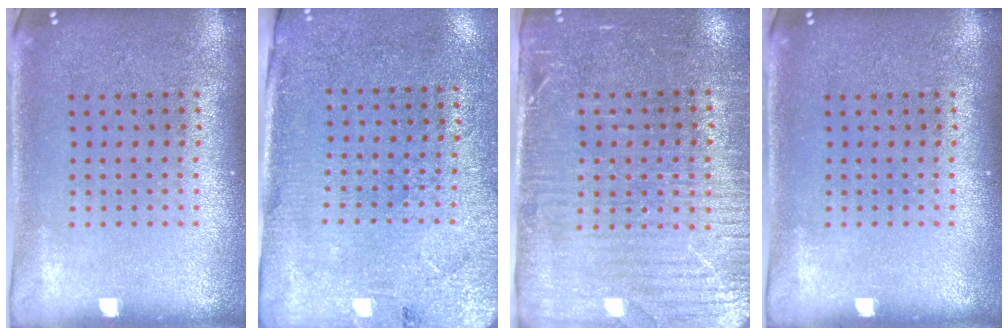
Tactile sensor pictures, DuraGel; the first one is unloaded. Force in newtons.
{"total": 2.7, "press": 2.4, "slide": 1.3}
{"total": 3.6, "press": 3.2, "slide": 1.7}
{"total": 0.0}